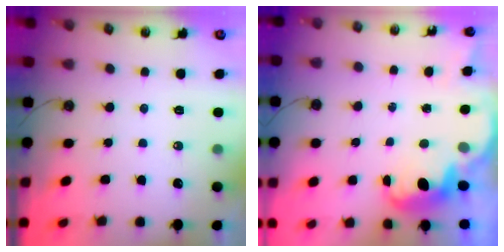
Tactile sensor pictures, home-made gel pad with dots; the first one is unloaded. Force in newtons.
{"total": 2.7, "press": 2.6, "slide": 0.7}